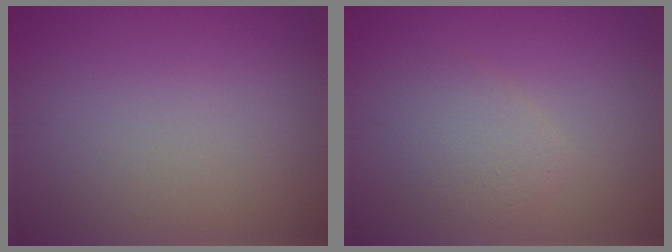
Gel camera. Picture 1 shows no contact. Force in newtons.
{"total": 2.4, "press": 2.4, "slide": 0.1}